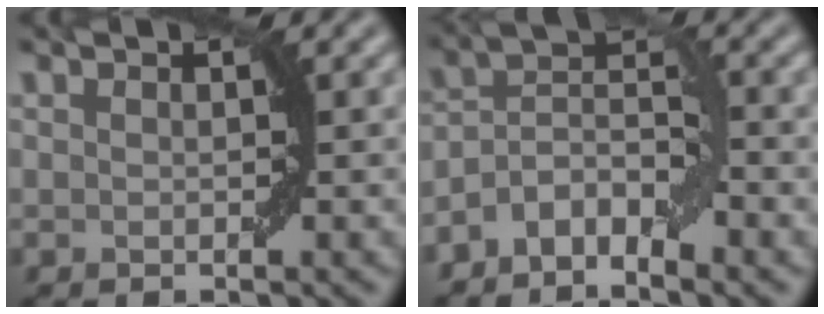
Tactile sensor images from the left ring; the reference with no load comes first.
{"total": 4.0, "force": [-2.4, 1.8, 2.6], "torque": [-0.048, 0.014, -0.050]}